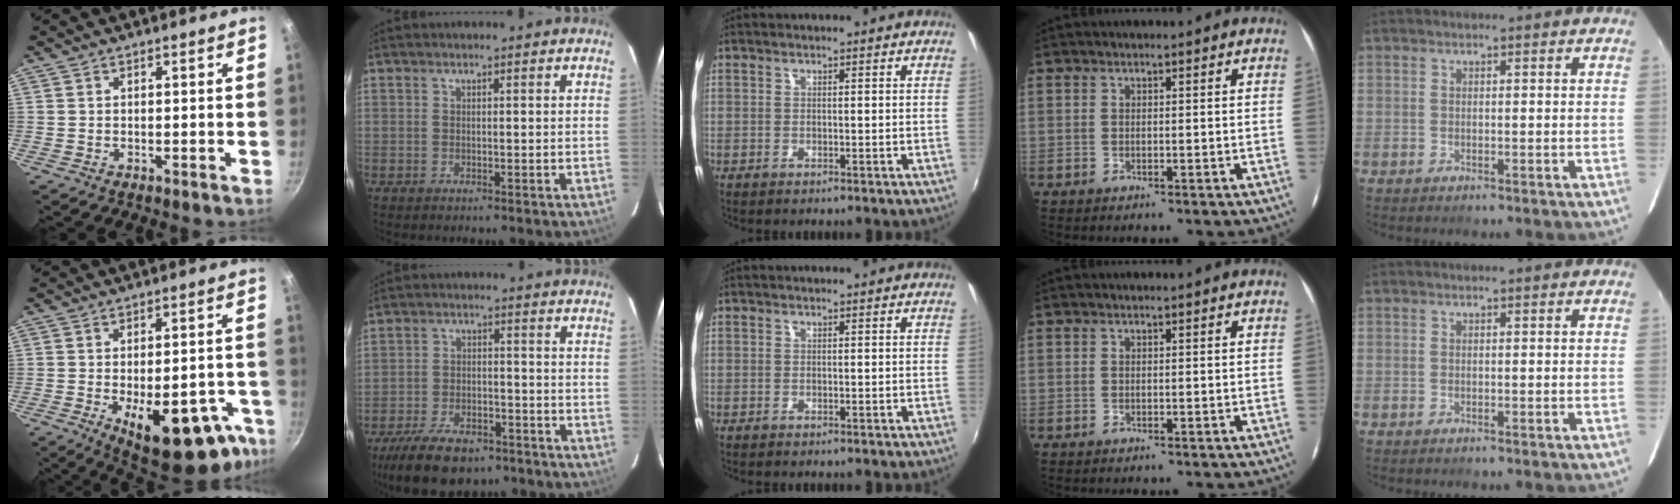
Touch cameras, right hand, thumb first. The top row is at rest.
{"thumb": {"total": 21.0, "force": [-9.4, 9.3, 16.3], "torque": [-0.160, 0.018, -0.116]}, "index": {"total": 14.7, "force": [-10.5, 6.9, 7.6], "torque": [-0.177, -0.011, -0.169]}}